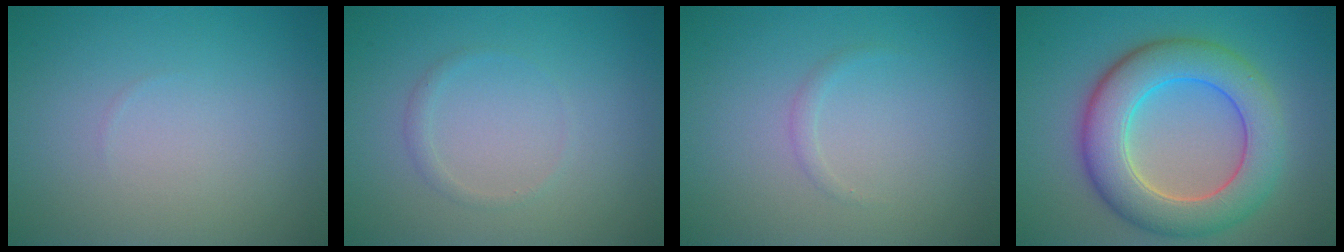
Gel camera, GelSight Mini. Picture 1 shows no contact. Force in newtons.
{"total": 0.8, "press": 0.8, "slide": 0.1}
{"total": 0.7, "press": 0.7, "slide": 0.0}
{"total": 8.2, "press": 8.2, "slide": 0.3}